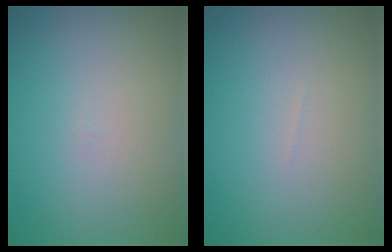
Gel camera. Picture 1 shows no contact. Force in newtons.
{"total": 0.0}